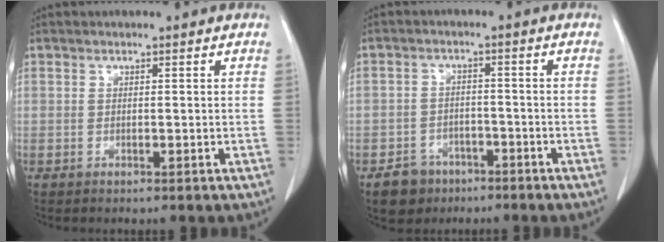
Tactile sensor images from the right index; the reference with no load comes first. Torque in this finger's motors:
{"motor_torque": [-0.55, -0.51, -0.63, -0.20]}